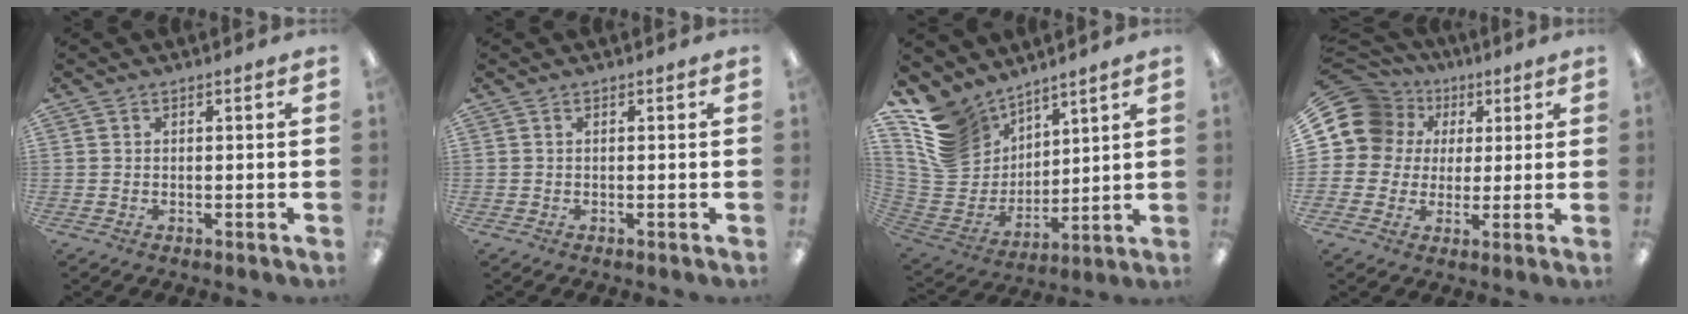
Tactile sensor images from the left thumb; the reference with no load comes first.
{"total": 0.0}
{"total": 14.0, "force": [9.3, 9.7, 4.0], "torque": [-0.095, -0.061, 0.191]}
{"total": 12.5, "force": [3.6, 11.3, 3.7], "torque": [-0.078, -0.009, 0.072]}